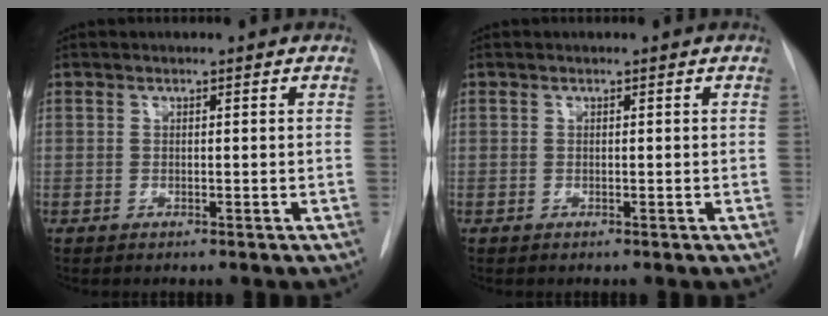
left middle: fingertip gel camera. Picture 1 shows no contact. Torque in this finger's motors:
{"motor_torque": [0.00, 0.00, 0.00, 0.00]}